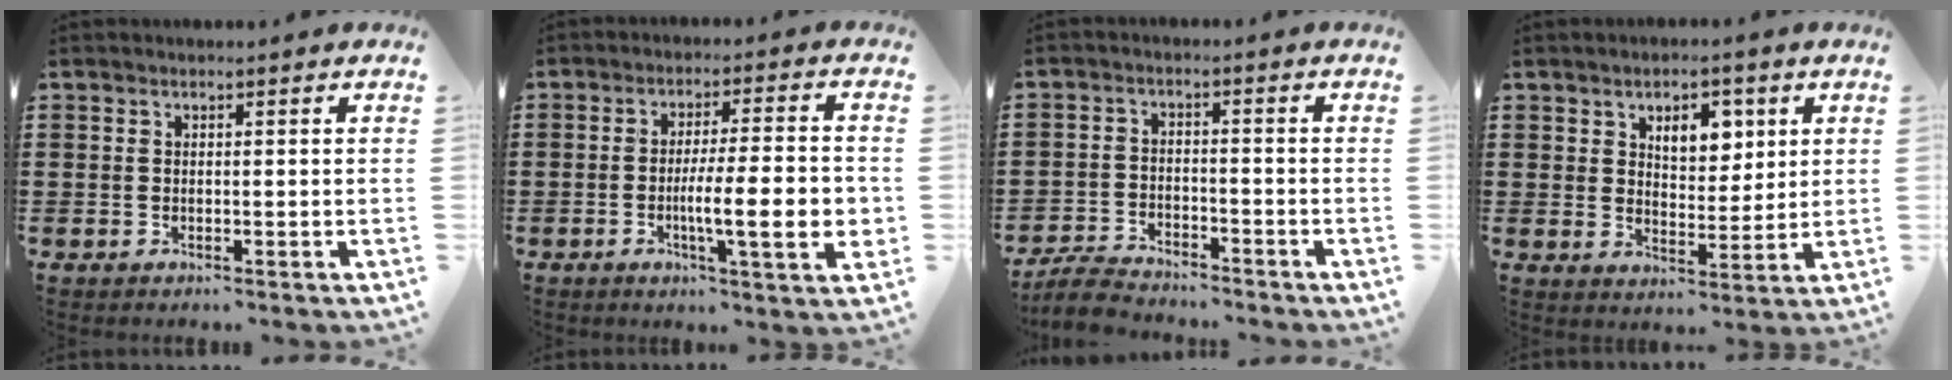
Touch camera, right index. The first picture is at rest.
{"total": 10.5, "force": [-2.3, 1.6, 10.1], "torque": [-0.172, -0.010, -0.043]}
{"total": 4.7, "force": [-4.5, 0.7, 1.0], "torque": [-0.031, 0.002, -0.094]}
{"total": 5.8, "force": [2.7, 3.5, 3.8], "torque": [-0.062, 0.005, 0.043]}